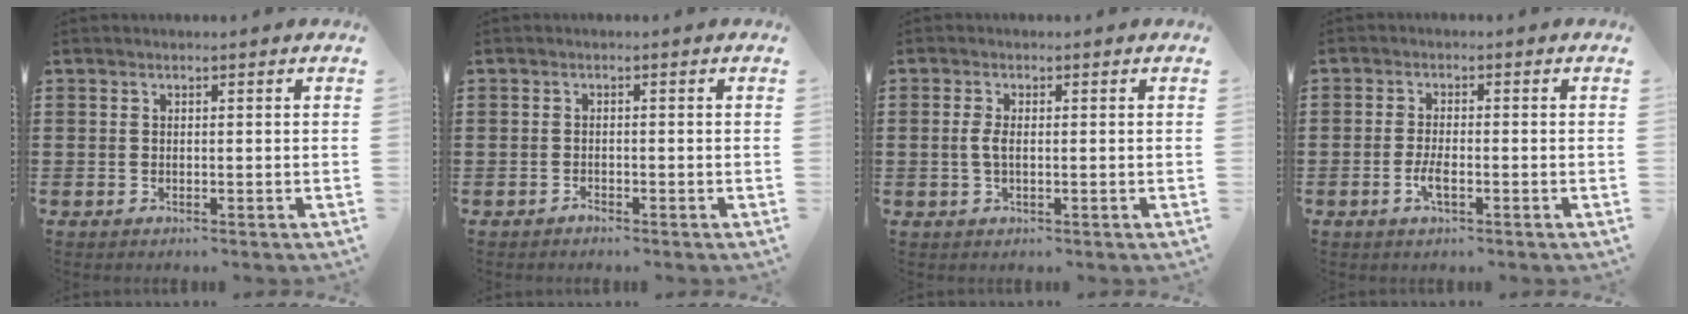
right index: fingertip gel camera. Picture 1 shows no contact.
{"total": 0.8, "force": [-0.8, 0.2, 0.1], "torque": [-0.006, 0.000, -0.016]}
{"total": 2.2, "force": [-0.1, 0.8, 2.1], "torque": [-0.054, -0.004, -0.008]}
{"total": 2.7, "force": [-1.1, 0.6, 2.4], "torque": [-0.051, -0.004, -0.021]}